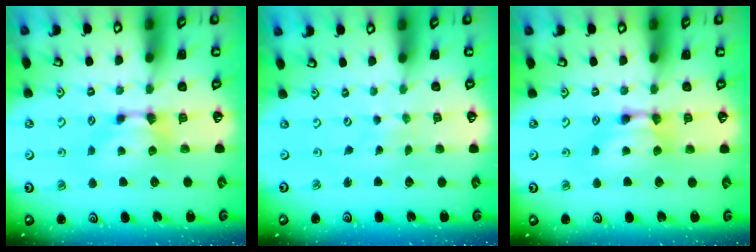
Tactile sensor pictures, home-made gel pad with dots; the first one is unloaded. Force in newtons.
{"total": 5.5, "press": 5.5, "slide": 0.3}
{"total": 1.9, "press": 1.9, "slide": 0.1}